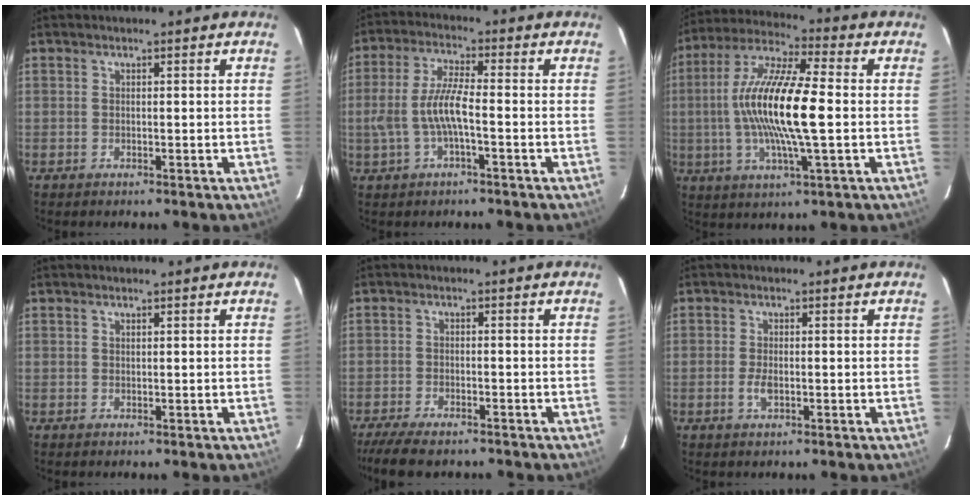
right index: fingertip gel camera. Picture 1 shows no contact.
{"total": 8.2, "force": [-1.8, 1.9, 7.8], "torque": [-0.166, 0.004, -0.029]}
{"total": 17.1, "force": [-0.6, 2.9, 16.8], "torque": [-0.326, 0.005, -0.021]}
{"total": 0.0}
{"total": 9.1, "force": [-7.5, 2.6, 4.5], "torque": [-0.112, -0.026, -0.129]}
{"total": 2.4, "force": [-0.7, 1.1, 2.1], "torque": [-0.042, -0.003, -0.012]}